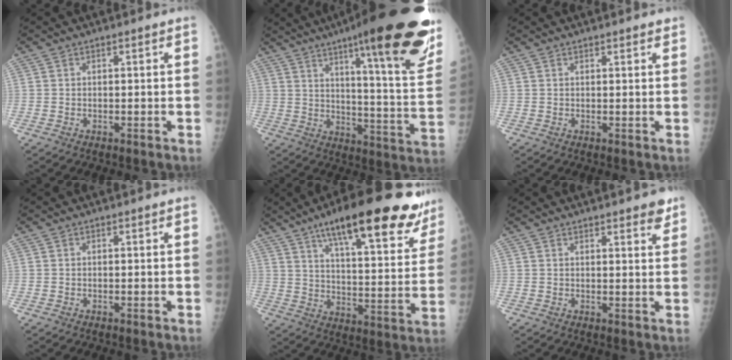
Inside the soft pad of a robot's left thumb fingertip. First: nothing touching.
{"total": 29.9, "force": [17.8, 4.9, 23.5], "torque": [-0.264, -0.061, 0.248]}
{"total": 1.8, "force": [1.6, 0.5, 0.8], "torque": [-0.003, -0.001, 0.019]}
{"total": 0.0}
{"total": 25.4, "force": [17.0, 6.8, 17.6], "torque": [-0.219, -0.048, 0.243]}
{"total": 4.2, "force": [3.3, 1.1, 2.5], "torque": [-0.014, -0.013, 0.040]}